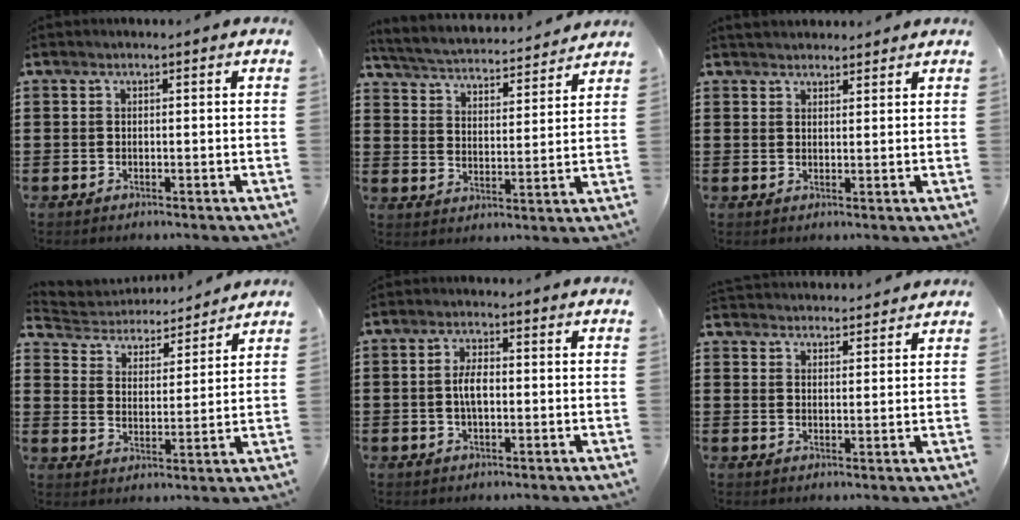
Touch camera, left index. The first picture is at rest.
{"total": 3.4, "force": [3.4, 0.0, 0.5], "torque": [-0.031, -0.029, 0.050]}
{"total": 1.9, "force": [1.9, 0.4, -0.1], "torque": [-0.003, 0.002, 0.038]}
{"total": 3.7, "force": [3.6, 0.8, 0.0], "torque": [-0.026, -0.030, 0.056]}
{"total": 3.5, "force": [-0.1, 1.4, 3.2], "torque": [-0.070, 0.000, -0.005]}
{"total": 3.2, "force": [3.2, 0.1, -0.3], "torque": [-0.006, -0.015, 0.060]}